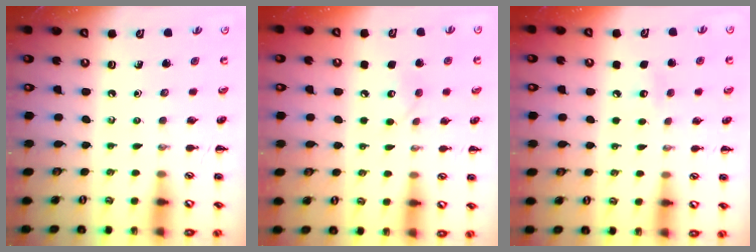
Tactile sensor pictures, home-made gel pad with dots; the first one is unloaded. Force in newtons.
{"total": 7.3, "press": 7.1, "slide": 1.3}
{"total": 5.8, "press": 5.6, "slide": 1.6}